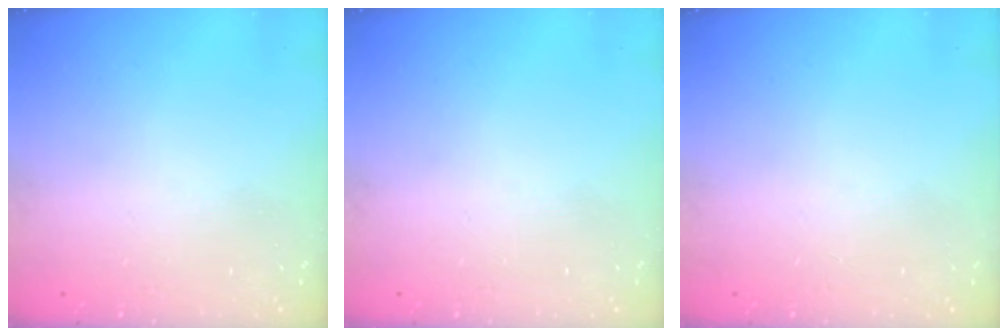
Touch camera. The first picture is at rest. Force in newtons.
{"total": 0.0}
{"total": 0.0}